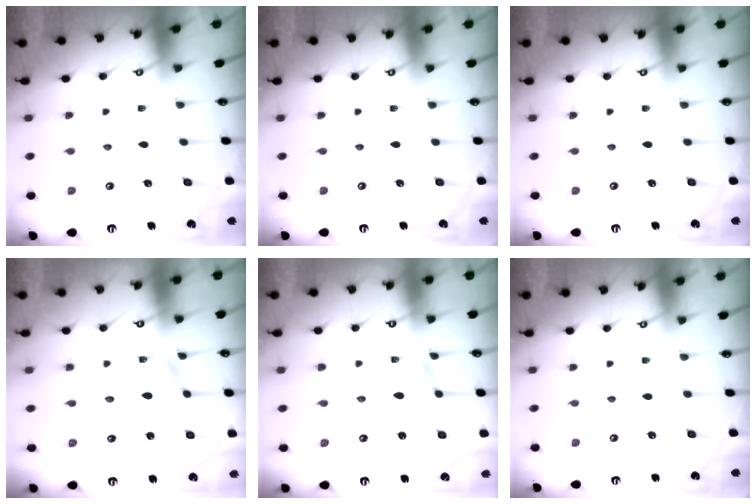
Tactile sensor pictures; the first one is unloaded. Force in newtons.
{"total": 0.0}
{"total": 0.0}
{"total": 2.5, "press": 2.5, "slide": 0.2}
{"total": 2.0, "press": 1.9, "slide": 0.3}
{"total": 0.0}